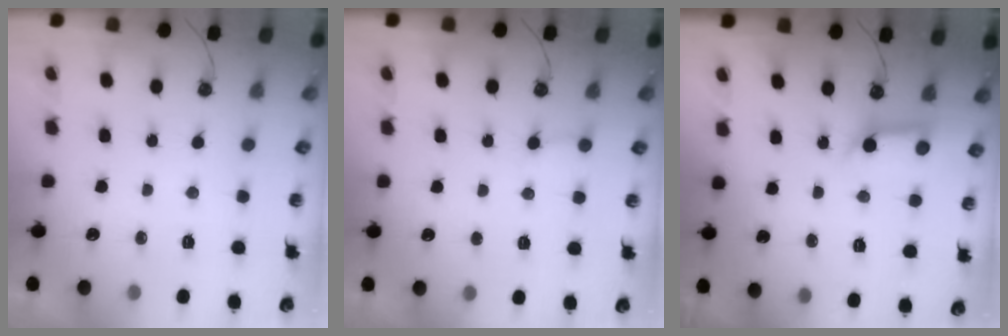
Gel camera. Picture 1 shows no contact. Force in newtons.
{"total": 5.2, "press": 5.2, "slide": 0.3}
{"total": 9.3, "press": 9.2, "slide": 1.0}